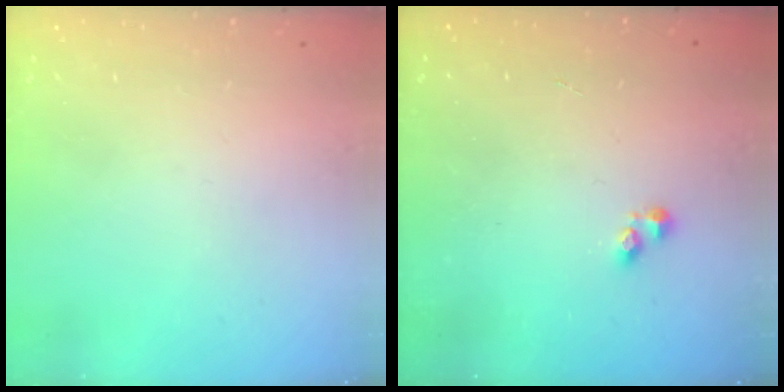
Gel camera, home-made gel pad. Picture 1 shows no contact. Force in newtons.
{"total": 2.3, "press": 2.2, "slide": 0.3}